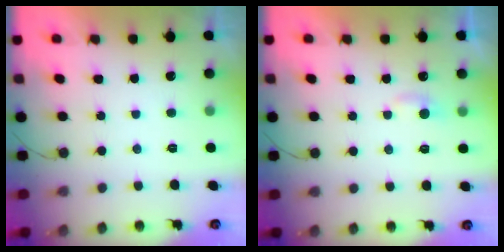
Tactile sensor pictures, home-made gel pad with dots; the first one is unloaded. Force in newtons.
{"total": 3.6, "press": 3.5, "slide": 0.4}